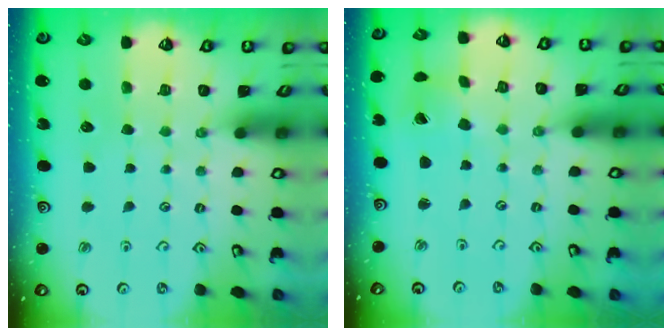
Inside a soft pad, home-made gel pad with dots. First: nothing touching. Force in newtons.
{"total": 1.4, "press": 1.4, "slide": 0.2}